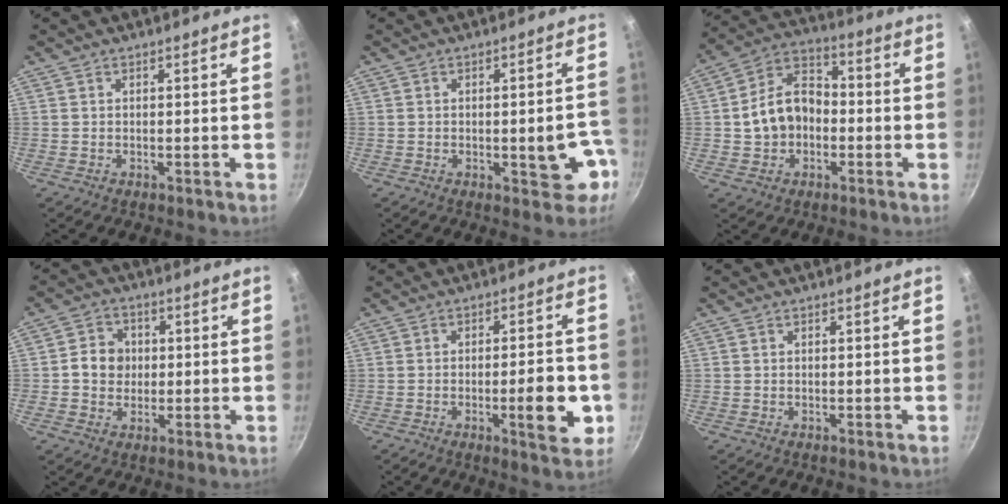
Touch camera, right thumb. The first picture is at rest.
{"total": 7.7, "force": [-2.2, 3.5, 6.6], "torque": [-0.046, 0.024, -0.024]}
{"total": 12.0, "force": [-1.5, 9.1, 7.7], "torque": [-0.106, 0.039, -0.036]}
{"total": 6.1, "force": [0.3, 5.4, 2.8], "torque": [-0.019, 0.007, -0.006]}
{"total": 9.4, "force": [-2.4, 2.8, 8.7], "torque": [-0.104, 0.008, -0.032]}
{"total": 0.0}